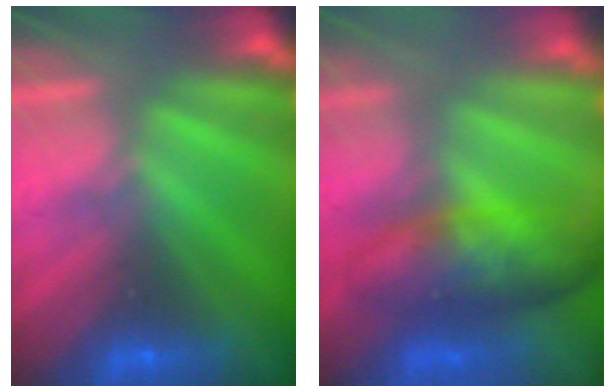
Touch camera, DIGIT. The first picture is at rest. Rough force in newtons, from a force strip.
{"total": 8.3}